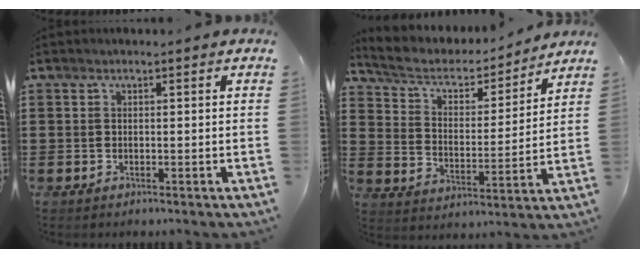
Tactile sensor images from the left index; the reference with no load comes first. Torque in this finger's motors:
{"motor_torque": [1.04, -1.10, 0.01, -0.03]}